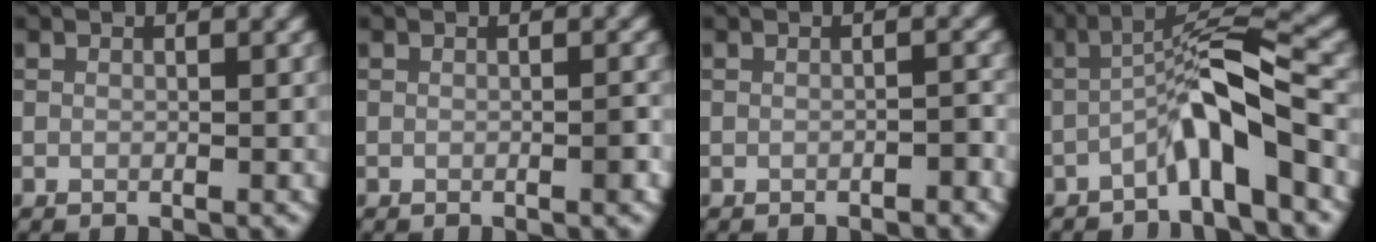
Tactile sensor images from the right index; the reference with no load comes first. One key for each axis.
{"total": 0.9, "fx": -0.4, "fy": 0.1, "fz": 0.9, "tx": -0.012, "ty": 0.003, "tz": -0.005}
{"total": 1.0, "fx": -0.7, "fy": 0.2, "fz": 0.7, "tx": -0.010, "ty": 0.005, "tz": -0.009}
{"total": 5.6, "fx": -2.3, "fy": 0.8, "fz": 5.1, "tx": -0.090, "ty": 0.027, "tz": -0.047}